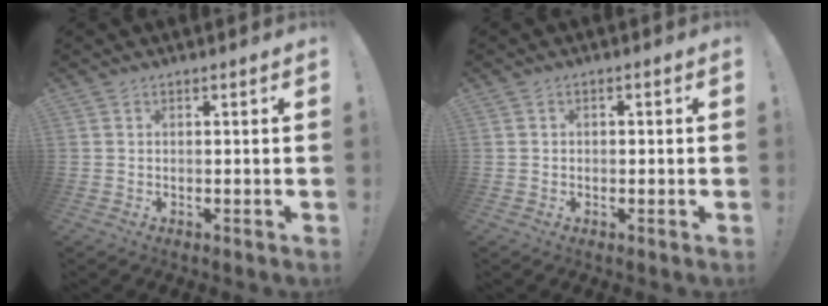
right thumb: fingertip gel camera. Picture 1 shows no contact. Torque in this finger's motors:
{"motor_torque": [0.05, -0.06, -0.01, -0.05, 0.05]}